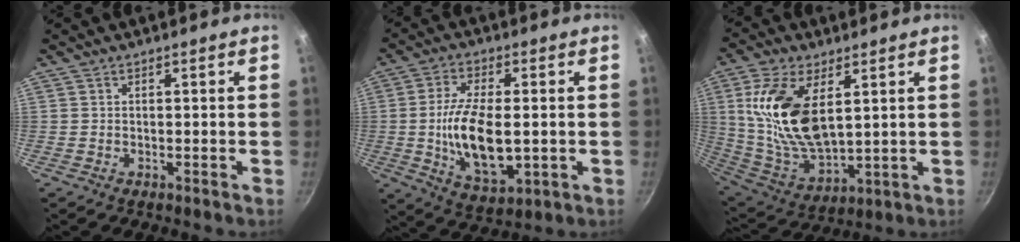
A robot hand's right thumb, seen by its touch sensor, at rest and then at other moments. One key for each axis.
{"total": 14.6, "fx": -0.8, "fy": 7.0, "fz": 12.8, "tx": -0.233, "ty": -0.004, "tz": -0.011}
{"total": 18.4, "fx": 5.0, "fy": 9.5, "fz": 15.0, "tx": -0.285, "ty": -0.029, "tz": 0.107}